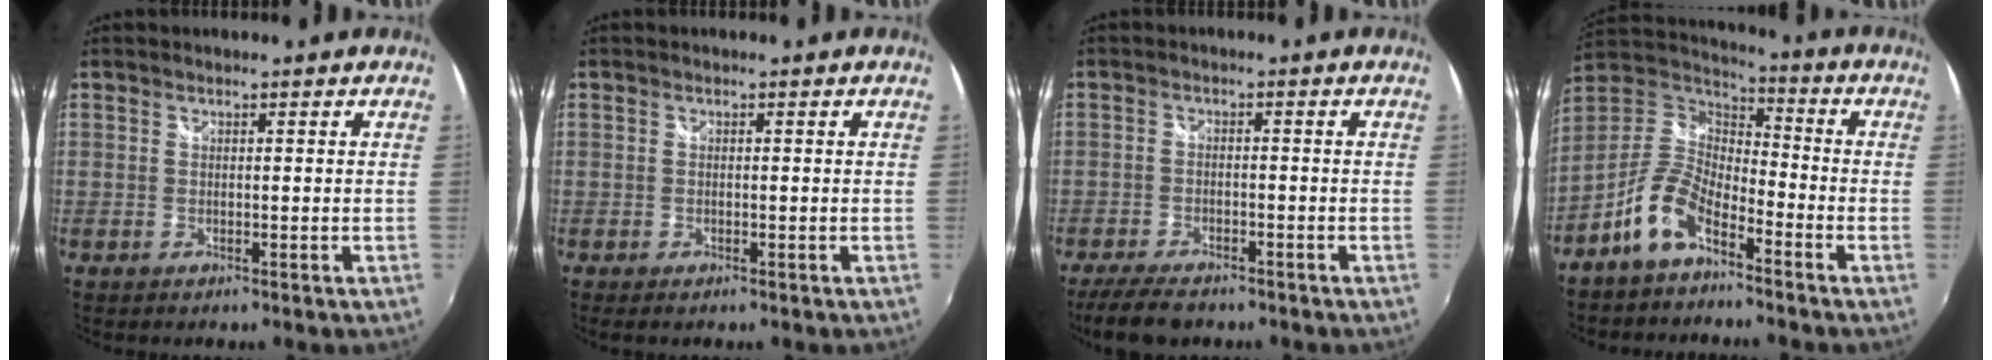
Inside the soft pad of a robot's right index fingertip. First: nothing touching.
{"total": 0.7, "force": [-0.3, 0.5, 0.4], "torque": [-0.011, -0.003, -0.008]}
{"total": 8.0, "force": [-6.4, 2.7, 3.9], "torque": [-0.100, -0.019, -0.113]}
{"total": 10.7, "force": [-6.6, 5.0, 6.7], "torque": [-0.148, 0.016, -0.134]}